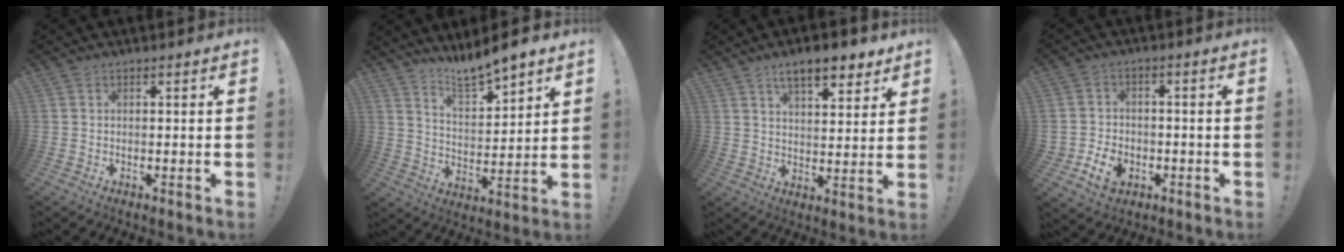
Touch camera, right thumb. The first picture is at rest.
{"total": 9.1, "force": [8.6, 1.0, 2.7], "torque": [-0.049, -0.071, 0.155]}
{"total": 9.9, "force": [6.8, 3.6, 6.2], "torque": [-0.092, -0.034, 0.118]}
{"total": 8.7, "force": [-3.5, 6.3, 4.9], "torque": [-0.086, 0.021, -0.058]}